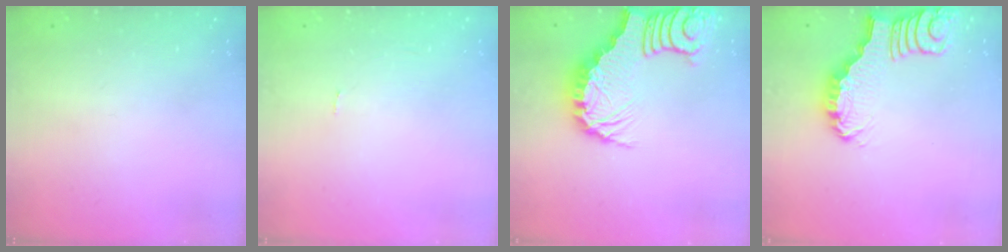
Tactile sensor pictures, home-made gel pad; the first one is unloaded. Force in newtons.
{"total": 0.0}
{"total": 6.5, "press": 6.4, "slide": 0.9}
{"total": 2.7, "press": 2.7, "slide": 0.4}